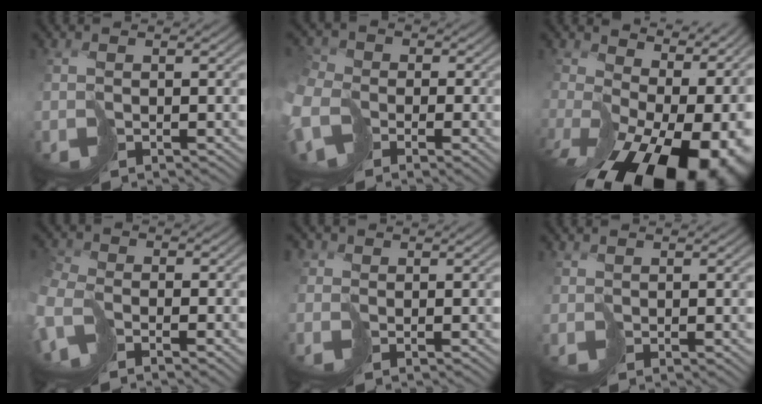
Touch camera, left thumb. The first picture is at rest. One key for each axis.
{"total": 10.9, "fx": -4.0, "fy": 8.2, "fz": 6.0, "tx": -0.186, "ty": -0.049, "tz": -0.072}
{"total": 17.0, "fx": -3.1, "fy": 10.9, "fz": 12.7, "tx": -0.172, "ty": -0.033, "tz": -0.001}
{"total": 4.8, "fx": -3.5, "fy": 2.2, "fz": 2.5, "tx": -0.072, "ty": -0.012, "tz": -0.075}
{"total": 1.8, "fx": 0.5, "fy": 1.8, "fz": -0.2, "tx": -0.010, "ty": 0.002, "tz": 0.003}
{"total": 1.3, "fx": 1.2, "fy": -0.1, "fz": -0.7, "tx": 0.009, "ty": -0.003, "tz": 0.024}